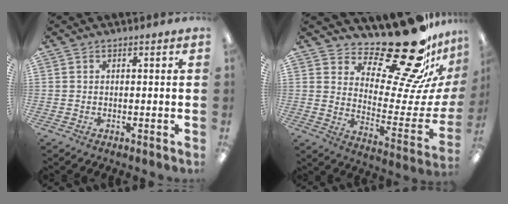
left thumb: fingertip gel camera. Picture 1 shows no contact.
{"total": 26.9, "force": [20.6, 8.7, 14.9], "torque": [-0.198, -0.156, 0.337]}